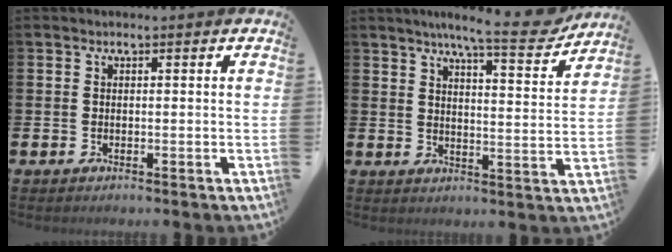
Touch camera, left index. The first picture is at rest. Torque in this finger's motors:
{"motor_torque": [0.93, -1.21, 0.67, 0.18]}